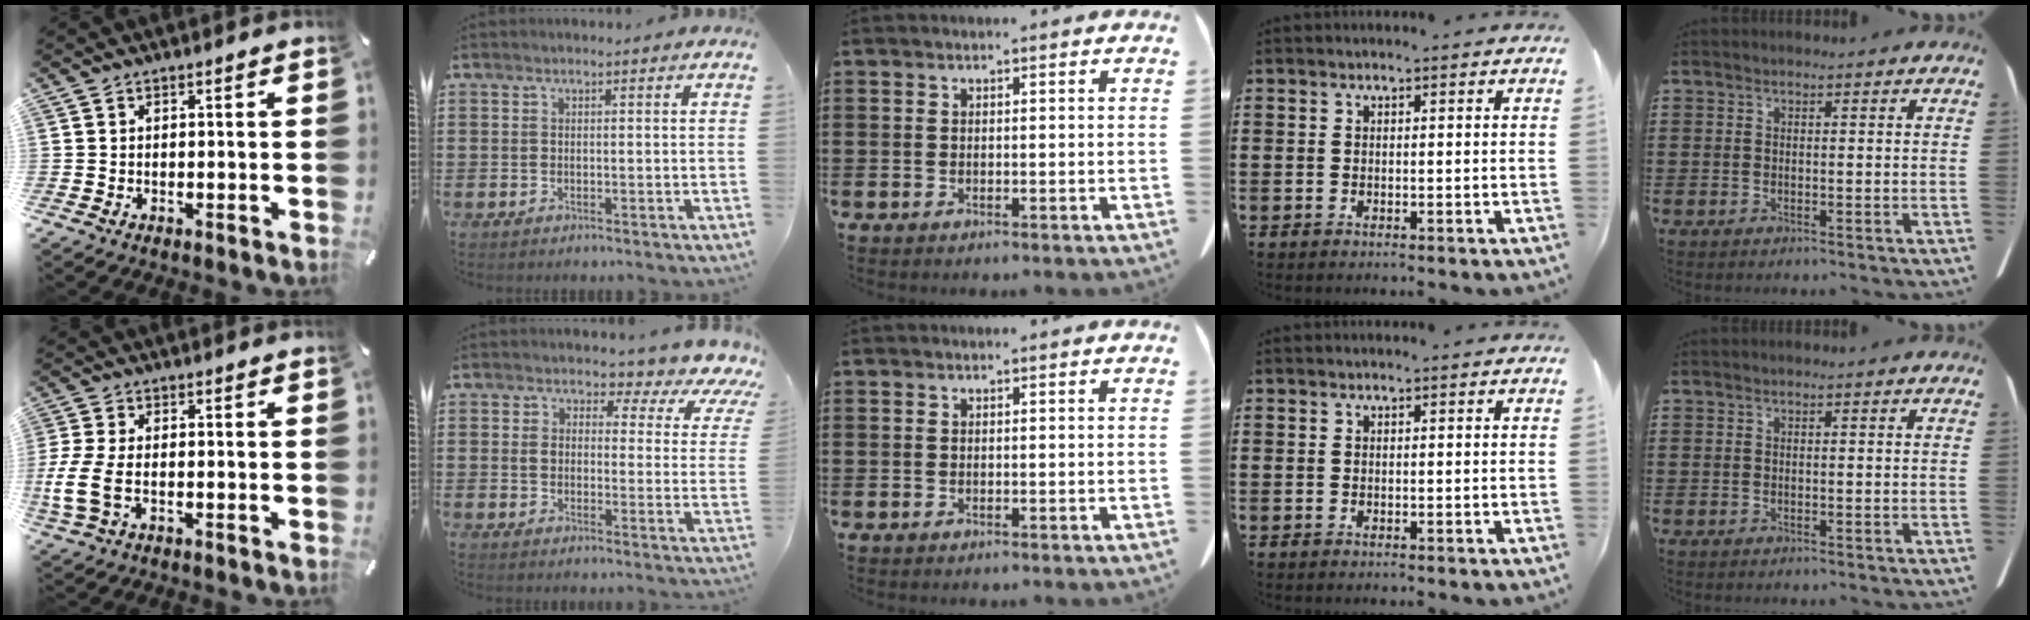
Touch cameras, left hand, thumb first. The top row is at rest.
{"thumb": {"total": 8.0, "force": [-1.7, 4.2, 6.5], "torque": [-0.144, -0.005, -0.029]}, "index": {"total": 4.0, "force": [2.8, 2.1, 1.9], "torque": [-0.047, -0.024, 0.035]}}